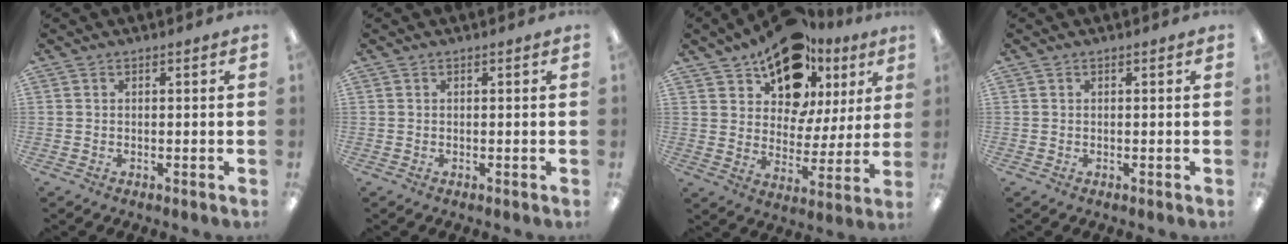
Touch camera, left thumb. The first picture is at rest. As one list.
[{"total": 0.0}, {"total": 17.5, "force": [12.1, 9.7, 8.2], "torque": [-0.141, -0.069, 0.216]}, {"total": 0.0}]